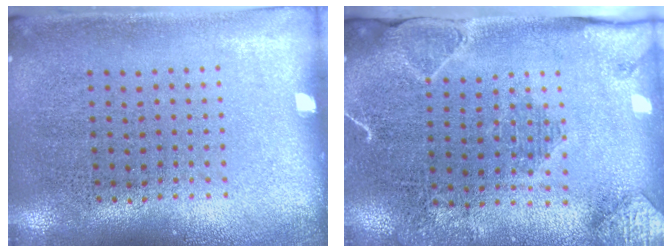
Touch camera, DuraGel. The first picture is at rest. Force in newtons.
{"total": 2.0, "press": 2.0, "slide": 0.1}